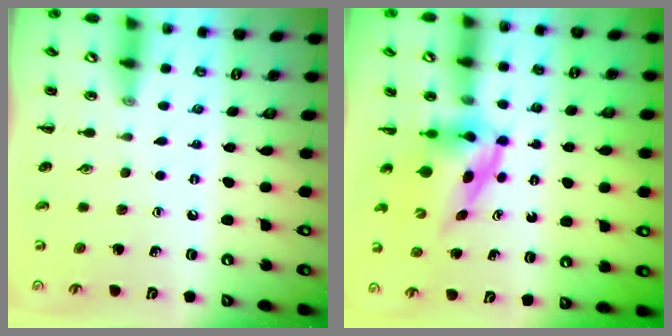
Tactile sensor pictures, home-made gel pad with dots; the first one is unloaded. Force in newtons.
{"total": 3.7, "press": 3.7, "slide": 0.6}